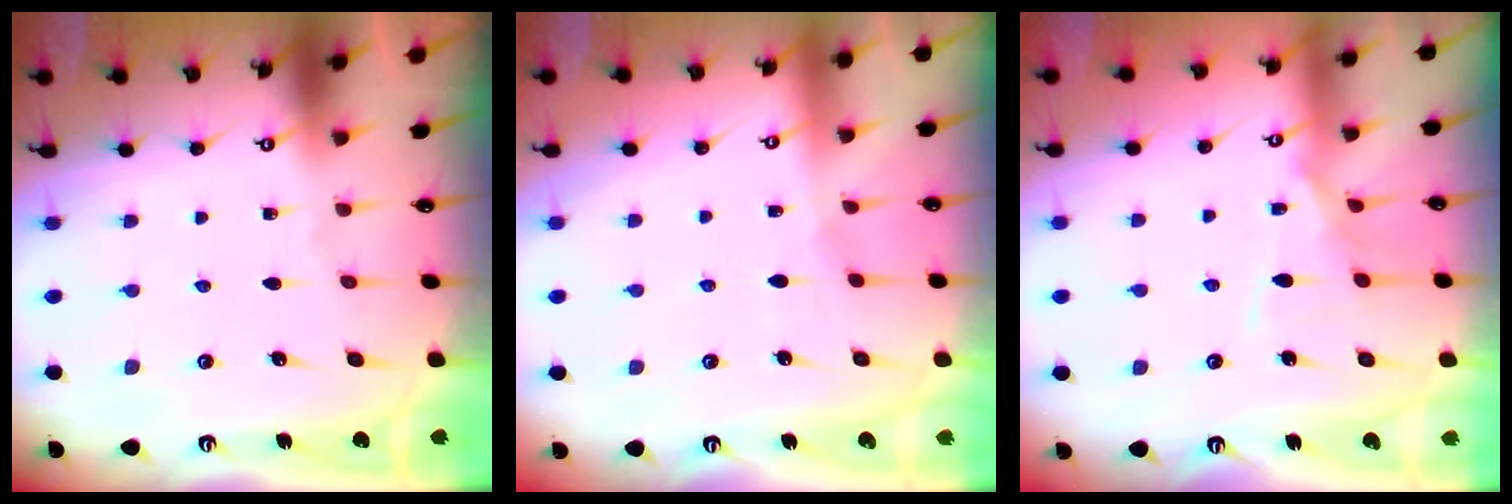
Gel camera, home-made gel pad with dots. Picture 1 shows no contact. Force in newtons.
{"total": 2.8, "press": 2.8, "slide": 0.4}
{"total": 9.6, "press": 9.6, "slide": 0.9}